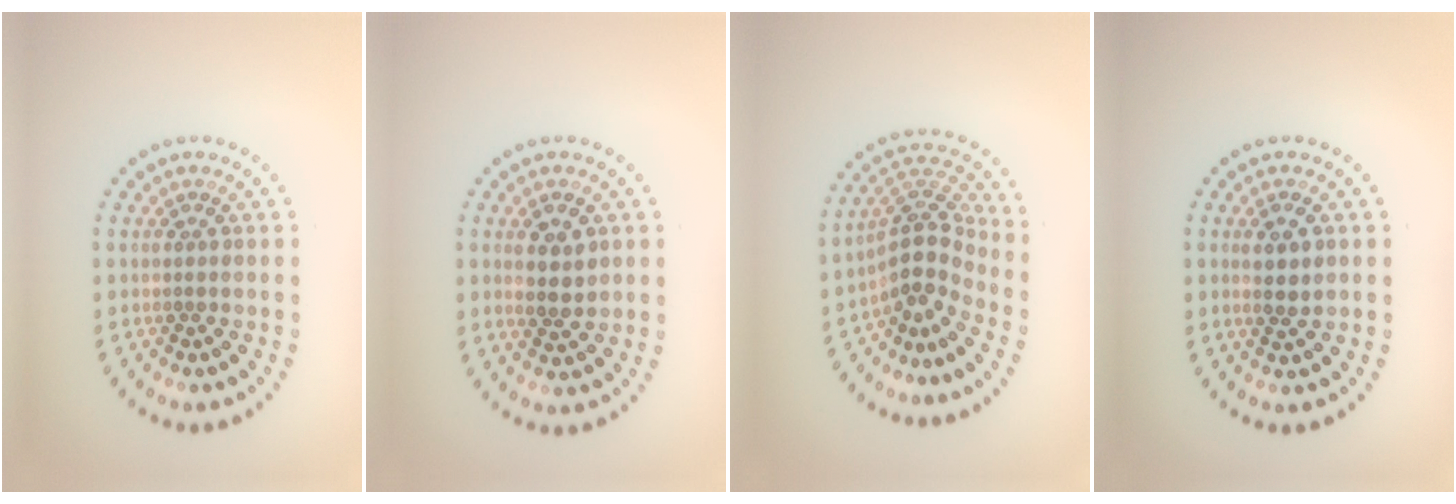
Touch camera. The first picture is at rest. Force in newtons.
{"total": 2.5, "press": 2.4, "slide": 0.3}
{"total": 3.9, "press": 2.8, "slide": 2.7}
{"total": 2.4, "press": 2.3, "slide": 0.9}